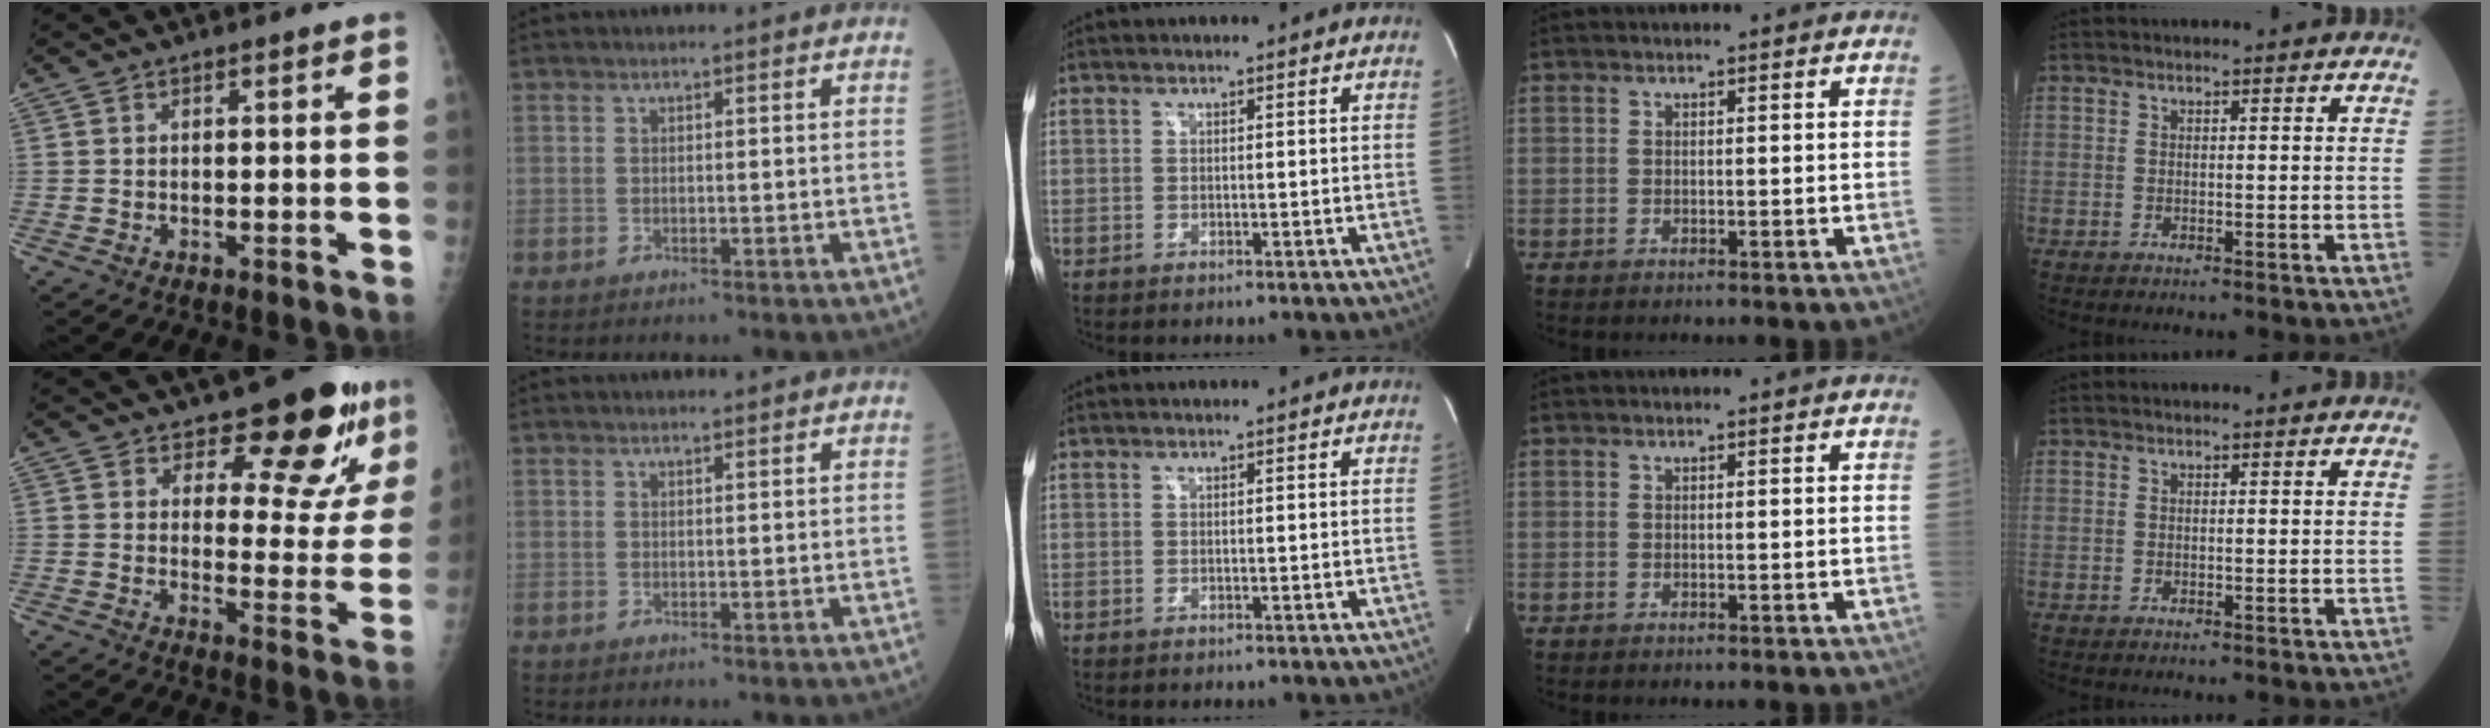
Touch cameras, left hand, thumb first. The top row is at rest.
{"thumb": {"total": 13.0, "force": [10.1, 5.2, 6.2], "torque": [-0.036, -0.084, 0.124]}, "index": {"total": 0.8, "force": [0.8, 0.2, 0.1], "torque": [-0.008, 0.001, 0.012]}}